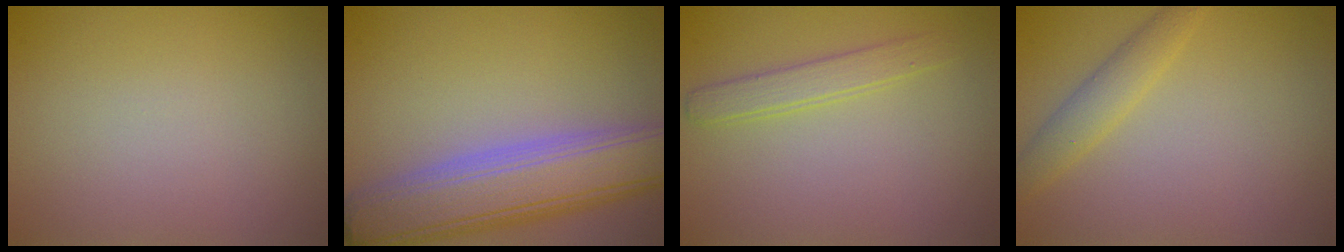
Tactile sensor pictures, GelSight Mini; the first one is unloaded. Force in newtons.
{"total": 8.7, "press": 8.7, "slide": 0.6}
{"total": 2.0, "press": 2.0, "slide": 0.0}
{"total": 2.3, "press": 2.3, "slide": 0.1}